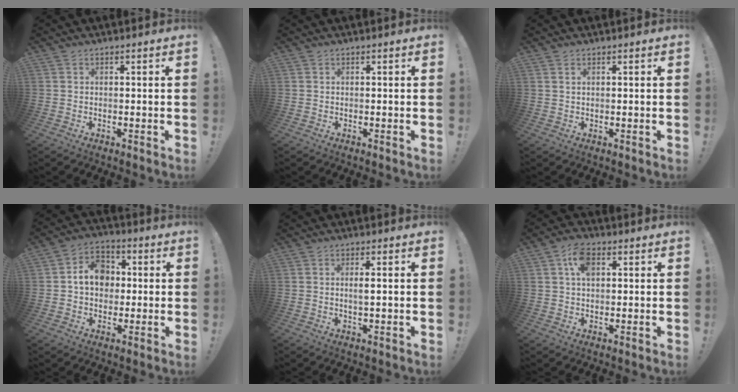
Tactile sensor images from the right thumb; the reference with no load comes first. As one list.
[{"total": 0.0}, {"total": 0.9, "force": [0.6, 0.3, 0.6], "torque": [-0.010, -0.001, 0.010]}, {"total": 11.3, "force": [1.6, 9.3, 6.2], "torque": [-0.084, 0.010, 0.036]}, {"total": 2.3, "force": [0.2, 0.3, 2.2], "torque": [-0.028, -0.008, 0.000]}, {"total": 6.9, "force": [2.2, 4.2, 5.0], "torque": [-0.083, 0.004, 0.040]}]